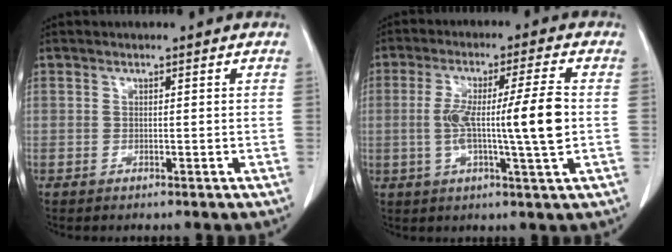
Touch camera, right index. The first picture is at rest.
{"total": 11.3, "force": [-0.3, -0.3, 11.3], "torque": [-0.197, 0.008, -0.006]}